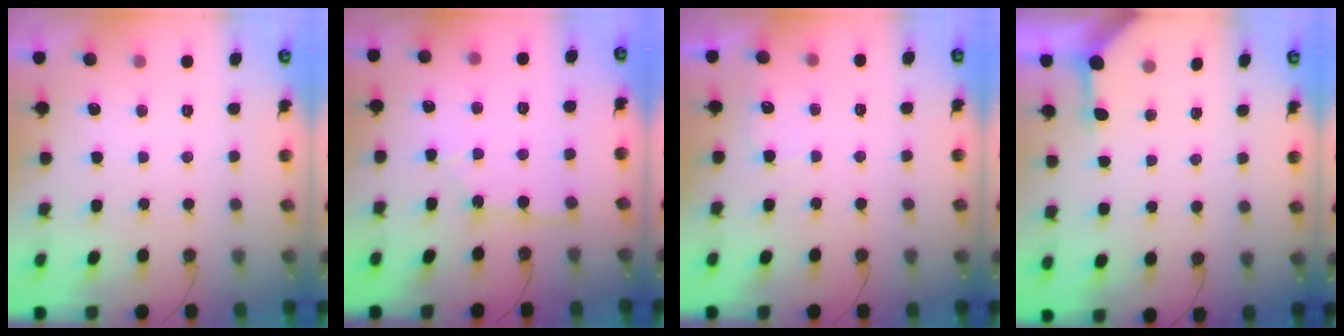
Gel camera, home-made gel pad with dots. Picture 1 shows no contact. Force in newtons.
{"total": 2.2, "press": 2.2, "slide": 0.4}
{"total": 3.0, "press": 3.0, "slide": 0.3}
{"total": 2.7, "press": 2.6, "slide": 0.3}